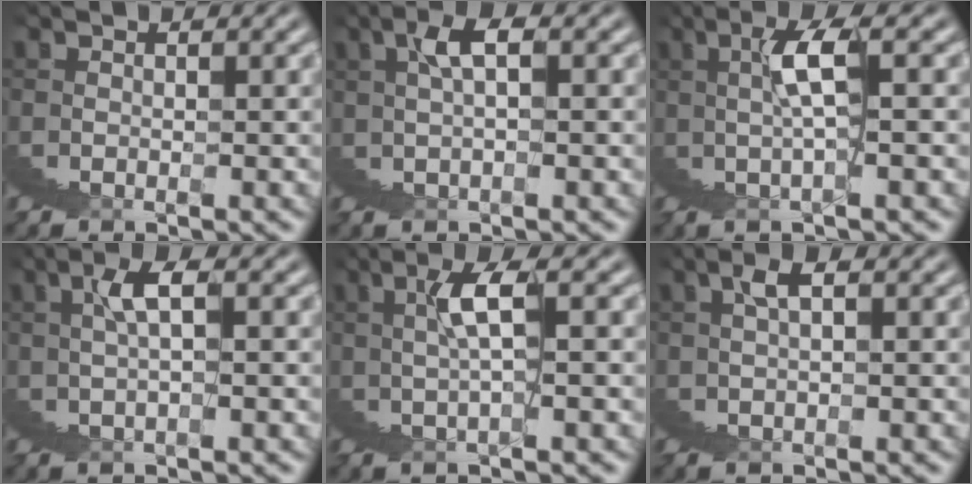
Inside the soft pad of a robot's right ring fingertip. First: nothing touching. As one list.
[{"total": 3.5, "force": [2.3, 0.1, 2.6], "torque": [-0.025, 0.022, 0.035]}, {"total": 3.9, "force": [2.5, -1.2, 2.7], "torque": [-0.033, 0.033, 0.034]}, {"total": 3.4, "force": [2.5, -0.4, 2.2], "torque": [-0.020, 0.025, 0.037]}, {"total": 3.8, "force": [2.7, -1.2, 2.4], "torque": [-0.026, 0.032, 0.037]}, {"total": 2.5, "force": [1.8, -0.1, 1.7], "torque": [-0.018, 0.016, 0.029]}]